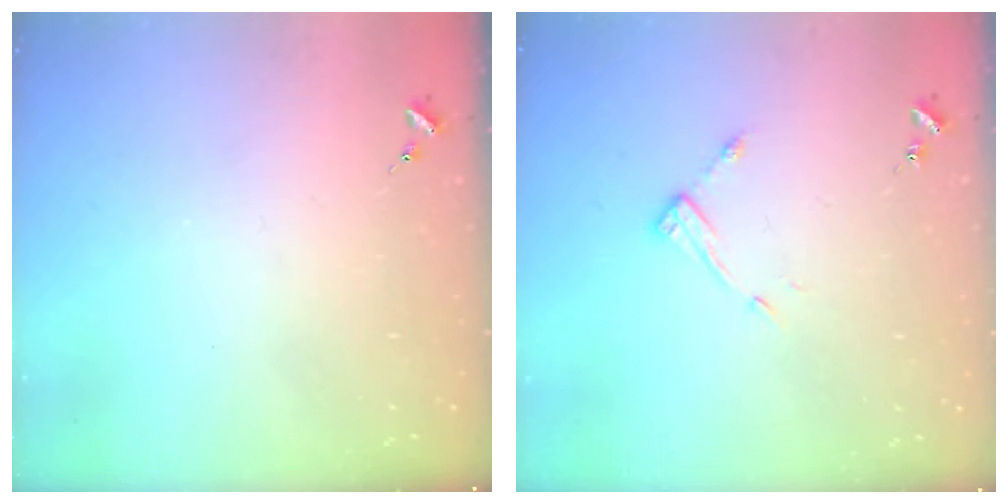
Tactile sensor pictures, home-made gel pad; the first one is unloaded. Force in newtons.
{"total": 7.9, "press": 7.9, "slide": 0.3}